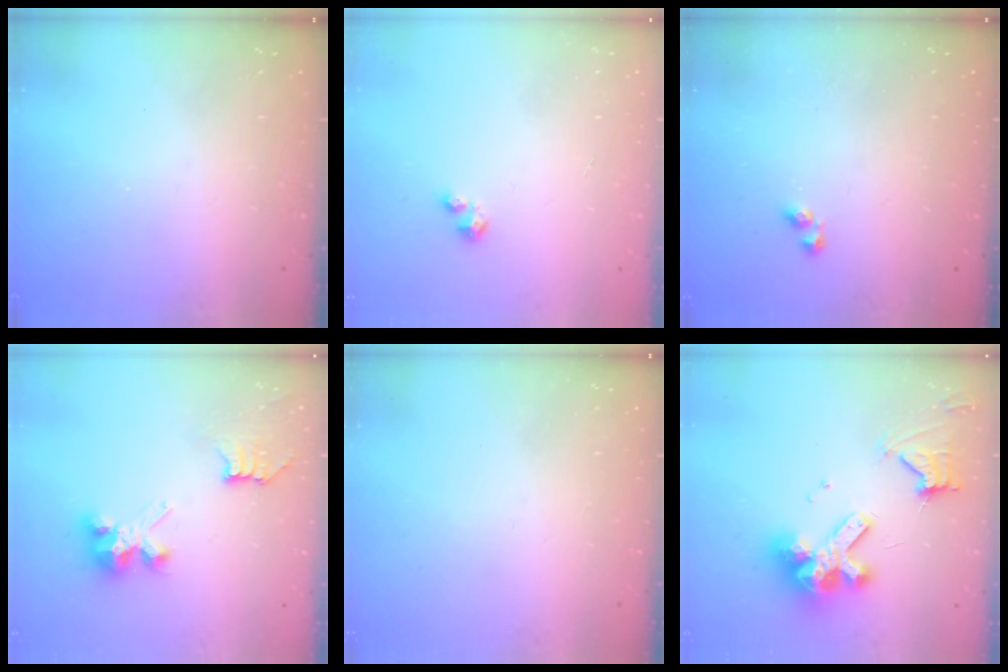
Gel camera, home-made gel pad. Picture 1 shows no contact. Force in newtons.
{"total": 2.1, "press": 2.0, "slide": 0.5}
{"total": 2.9, "press": 2.9, "slide": 0.6}
{"total": 6.6, "press": 6.6, "slide": 0.1}
{"total": 0.0}
{"total": 15.7, "press": 15.6, "slide": 1.7}